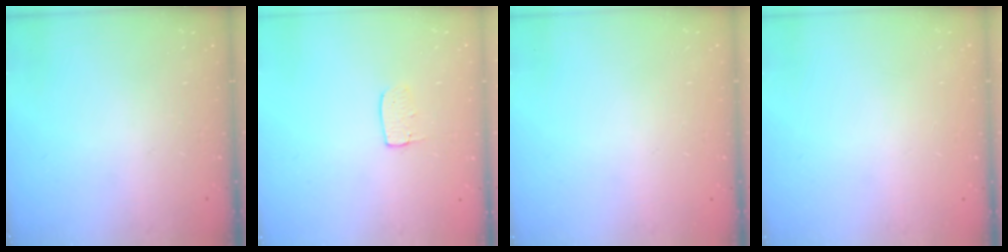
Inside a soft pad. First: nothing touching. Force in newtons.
{"total": 6.0, "press": 6.0, "slide": 0.3}
{"total": 0.0}
{"total": 0.0}